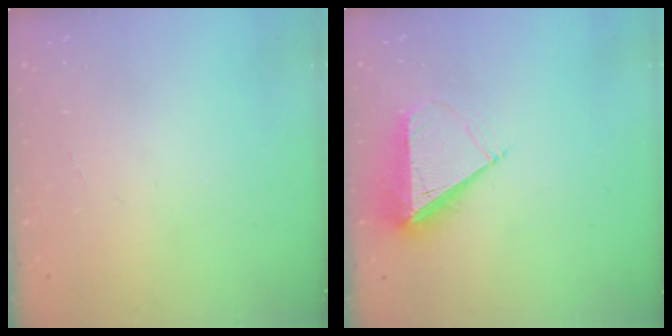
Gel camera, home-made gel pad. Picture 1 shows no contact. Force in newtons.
{"total": 7.8, "press": 7.7, "slide": 1.2}